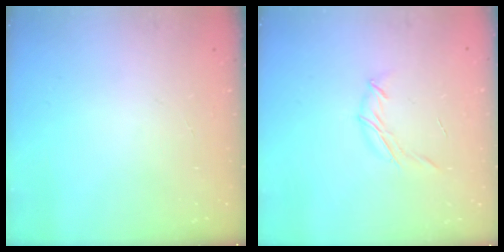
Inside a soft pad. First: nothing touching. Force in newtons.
{"total": 8.0, "press": 7.9, "slide": 1.6}